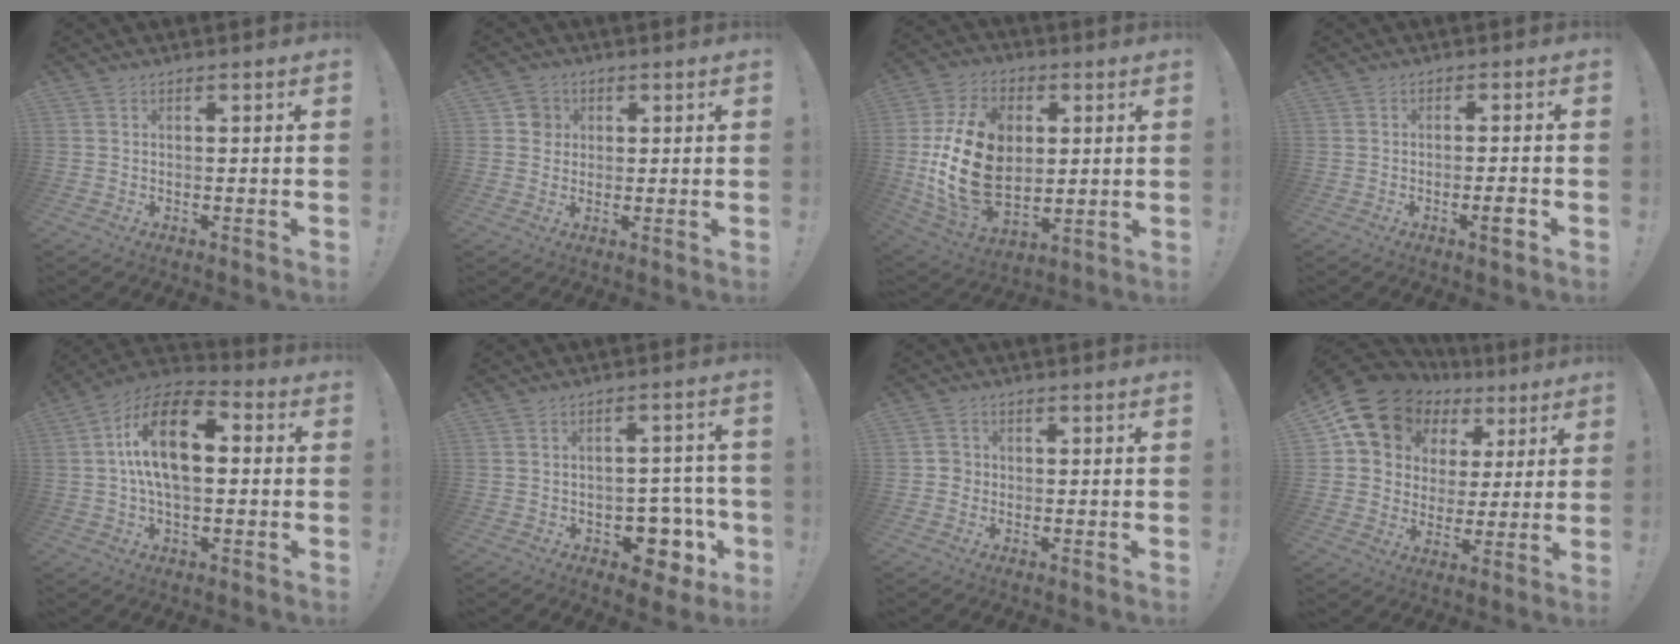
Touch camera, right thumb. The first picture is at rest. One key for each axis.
{"total": 4.3, "fx": 0.9, "fy": 4.1, "fz": 1.2, "tx": -0.012, "ty": 0.004, "tz": 0.016}
{"total": 23.5, "fx": 1.7, "fy": 16.4, "fz": 16.8, "tx": -0.314, "ty": -0.004, "tz": 0.041}
{"total": 3.7, "fx": -1.8, "fy": 0.4, "fz": 3.2, "tx": -0.045, "ty": 0.000, "tz": -0.029}
{"total": 18.3, "fx": 1.9, "fy": 10.0, "fz": 15.1, "tx": -0.261, "ty": 0.014, "tz": 0.030}
{"total": 9.3, "fx": -4.0, "fy": 6.7, "fz": 5.2, "tx": -0.044, "ty": 0.033, "tz": -0.058}
{"total": 3.0, "fx": -0.8, "fy": 2.8, "fz": 0.6, "tx": -0.002, "ty": 0.006, "tz": -0.016}
{"total": 15.9, "fx": 9.1, "fy": 11.3, "fz": 6.4, "tx": -0.107, "ty": -0.052, "tz": 0.181}